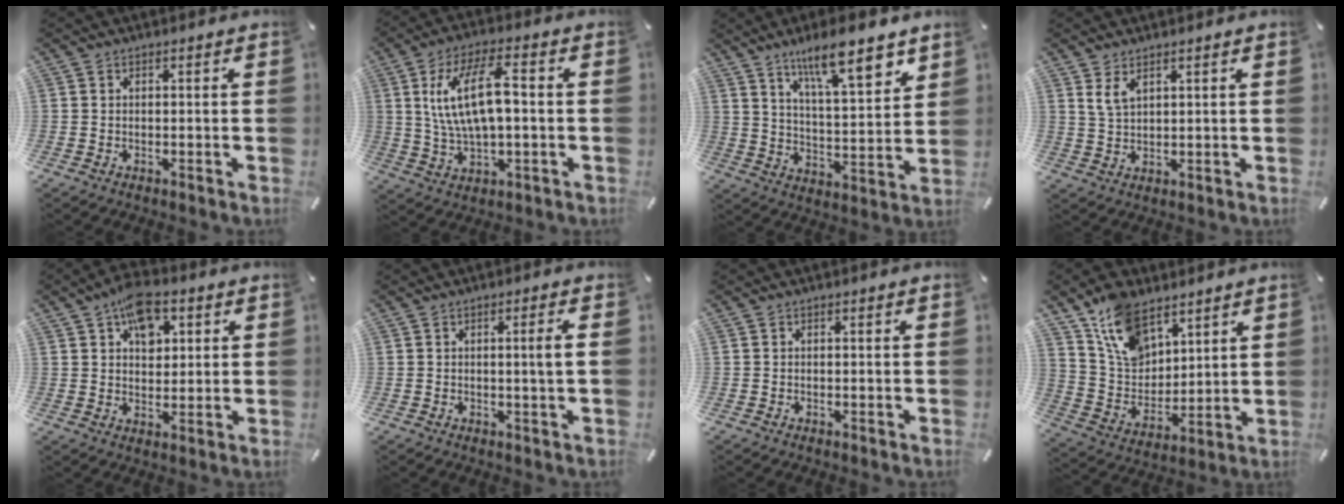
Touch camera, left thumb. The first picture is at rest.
{"total": 13.7, "force": [2.4, 6.1, 12.0], "torque": [-0.245, 0.008, 0.042]}
{"total": 14.2, "force": [10.5, 4.3, 8.6], "torque": [-0.129, -0.060, 0.176]}
{"total": 4.0, "force": [2.5, 2.0, 2.3], "torque": [-0.051, 0.000, 0.047]}
{"total": 10.3, "force": [5.9, 6.9, 4.8], "torque": [-0.060, -0.026, 0.105]}
{"total": 3.7, "force": [0.4, -0.1, 3.6], "torque": [-0.067, -0.004, 0.003]}
{"total": 0.0}
{"total": 13.7, "force": [8.8, 8.6, 6.0], "torque": [-0.126, -0.041, 0.172]}